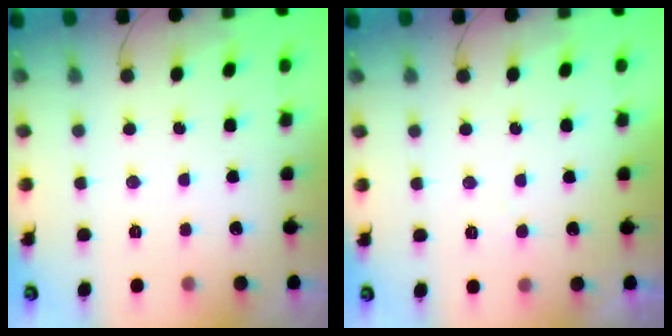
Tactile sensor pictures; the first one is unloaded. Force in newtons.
{"total": 4.0, "press": 4.0, "slide": 0.2}